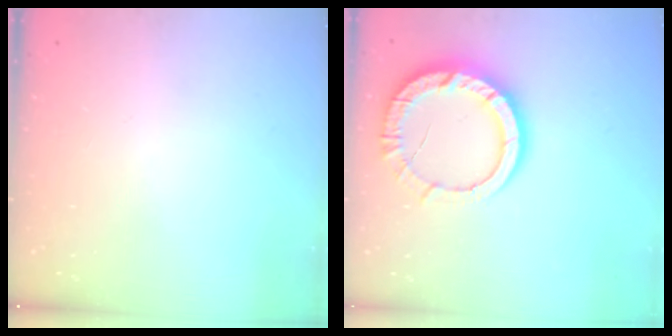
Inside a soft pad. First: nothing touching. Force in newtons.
{"total": 12.0, "press": 11.9, "slide": 1.0}